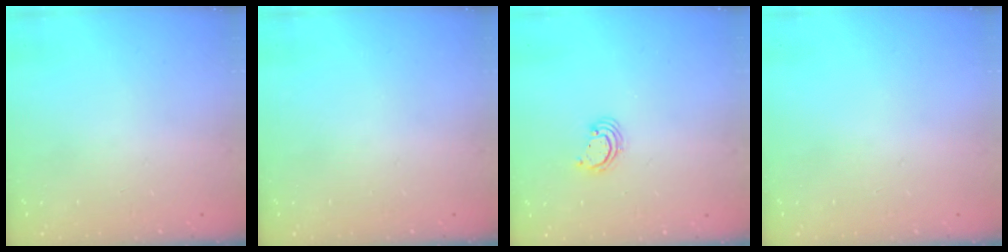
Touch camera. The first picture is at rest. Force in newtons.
{"total": 0.0}
{"total": 2.4, "press": 2.4, "slide": 0.1}
{"total": 0.0}